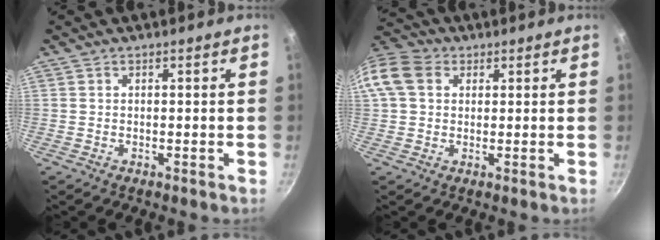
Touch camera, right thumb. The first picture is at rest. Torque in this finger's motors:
{"motor_torque": [-0.39, 0.56, 0.24, -0.23, 0.20]}